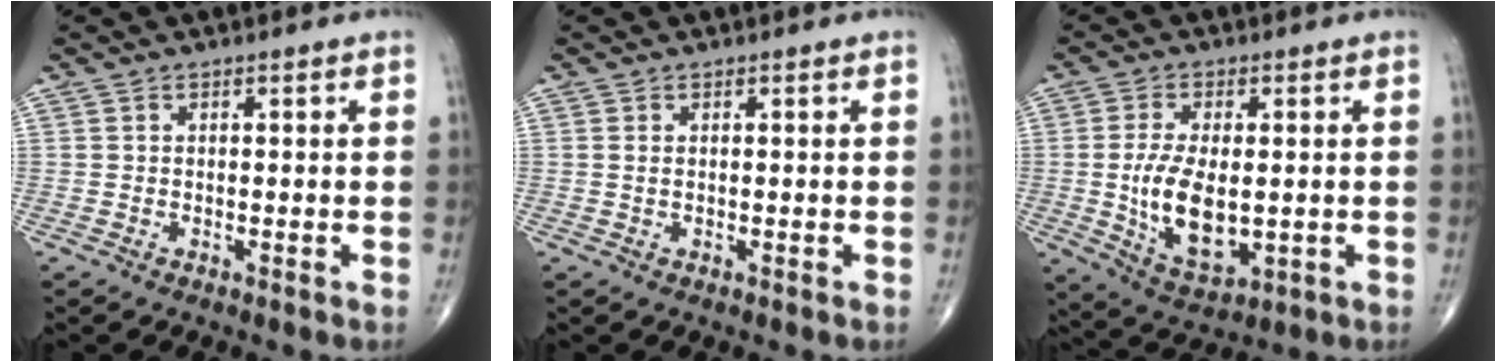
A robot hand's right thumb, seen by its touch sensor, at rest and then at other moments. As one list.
[{"total": 0.5, "force": [0.2, 0.2, 0.5], "torque": [-0.014, 0.001, 0.005]}, {"total": 11.9, "force": [-0.8, 6.1, 10.2], "torque": [-0.184, -0.018, -0.001]}]